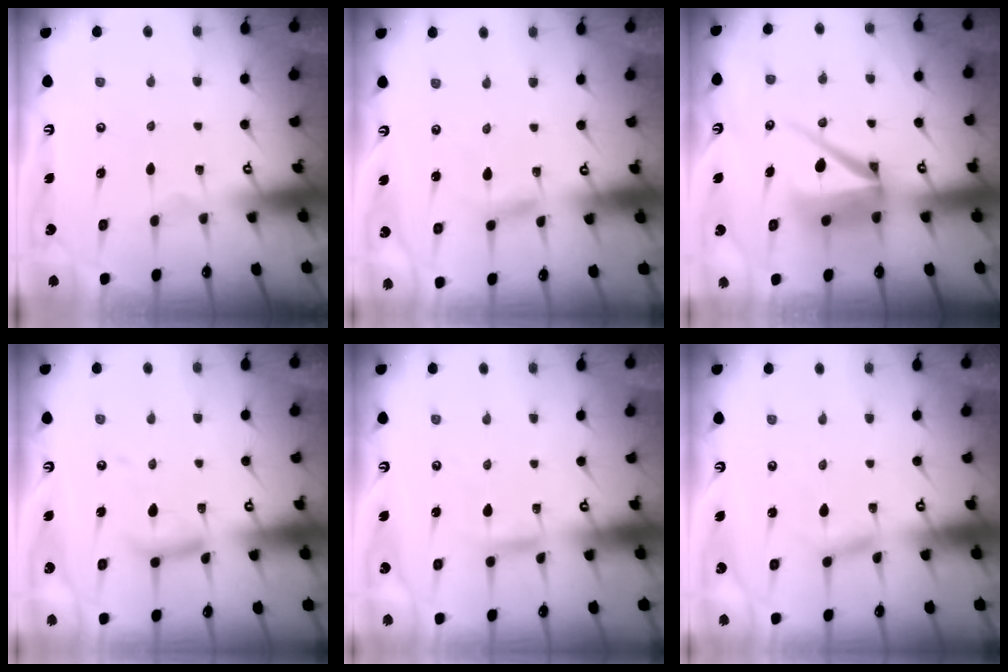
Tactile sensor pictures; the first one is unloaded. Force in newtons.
{"total": 2.8, "press": 2.8, "slide": 0.3}
{"total": 11.9, "press": 11.8, "slide": 1.5}
{"total": 10.9, "press": 10.8, "slide": 1.0}
{"total": 3.2, "press": 3.2, "slide": 0.2}
{"total": 2.2, "press": 2.2, "slide": 0.3}